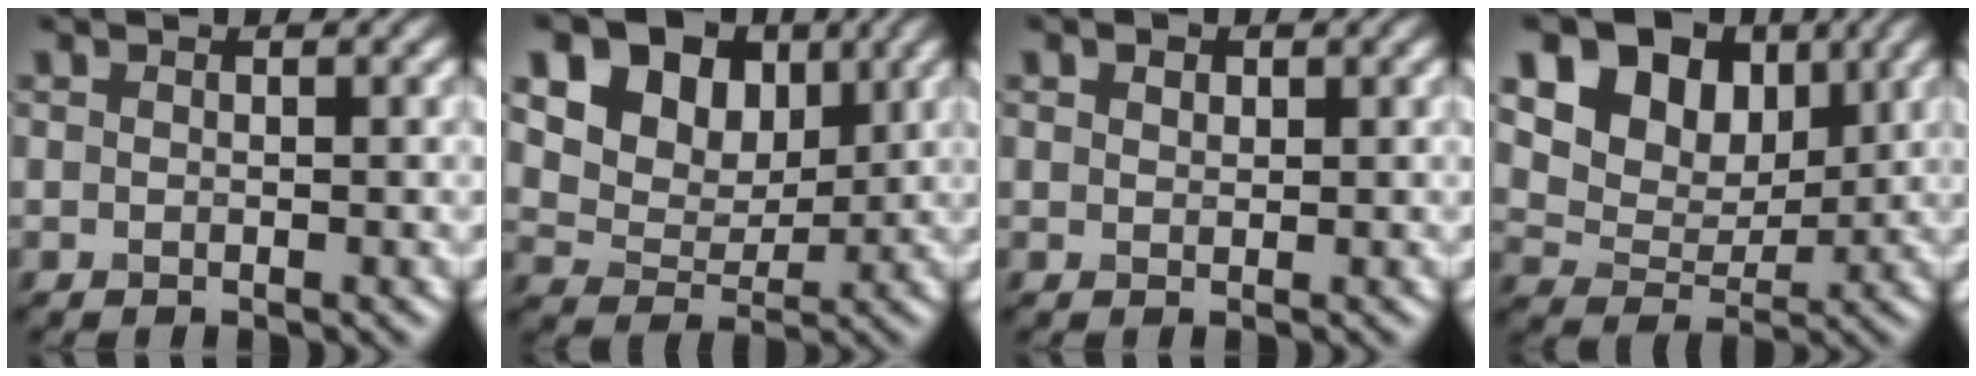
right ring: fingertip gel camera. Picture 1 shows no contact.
{"total": 17.3, "force": [8.4, 12.5, 8.4], "torque": [-0.193, 0.040, 0.152]}
{"total": 1.0, "force": [0.7, 0.6, 0.4], "torque": [-0.007, -0.002, 0.009]}
{"total": 15.3, "force": [7.7, 10.7, 7.6], "torque": [-0.166, 0.037, 0.149]}